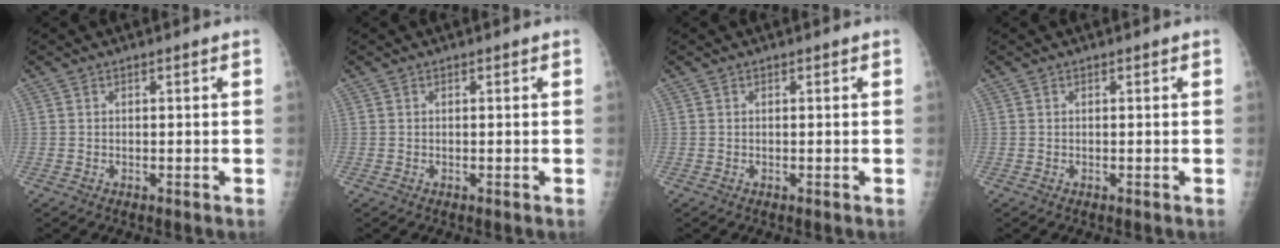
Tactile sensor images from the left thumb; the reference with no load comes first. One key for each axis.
{"total": 0.0}
{"total": 0.0}
{"total": 0.0}